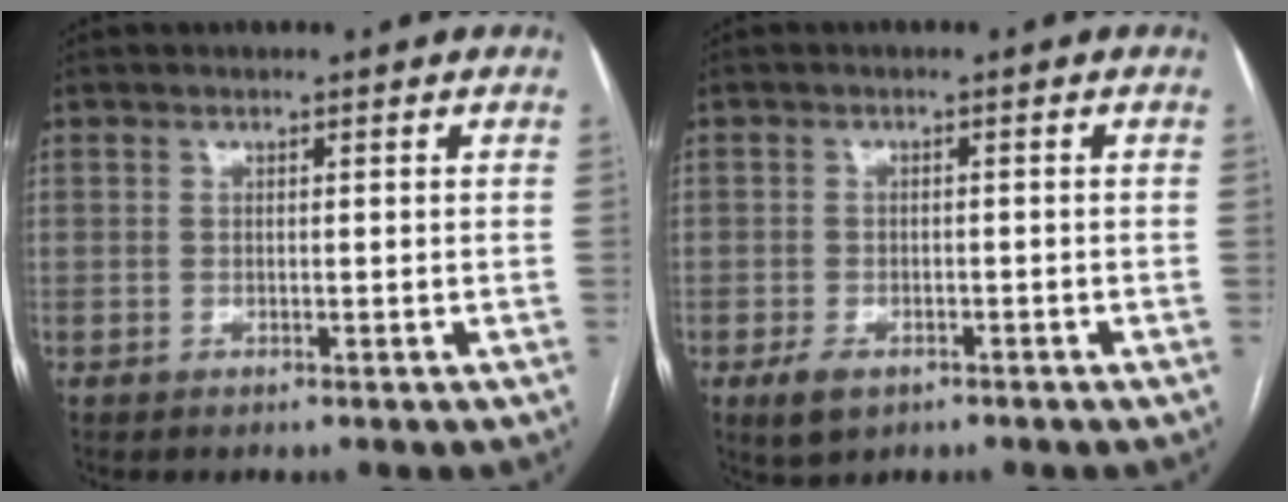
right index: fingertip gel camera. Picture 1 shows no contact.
{"total": 3.5, "force": [-2.0, 2.1, 1.9], "torque": [-0.038, -0.004, -0.027]}